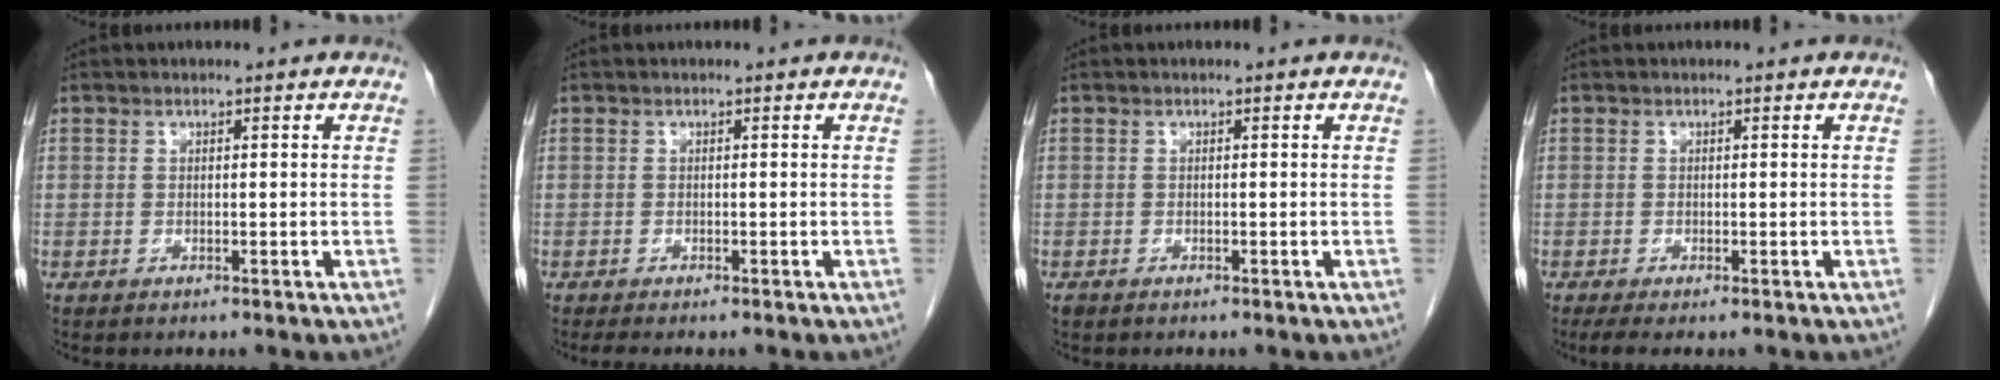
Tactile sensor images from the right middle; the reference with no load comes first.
{"total": 2.5, "force": [-2.1, 0.4, 1.3], "torque": [-0.019, -0.007, -0.027]}
{"total": 1.0, "force": [-0.7, 0.4, 0.5], "torque": [-0.013, -0.003, -0.009]}
{"total": 2.0, "force": [-1.4, 0.2, 1.4], "torque": [-0.028, -0.009, -0.025]}